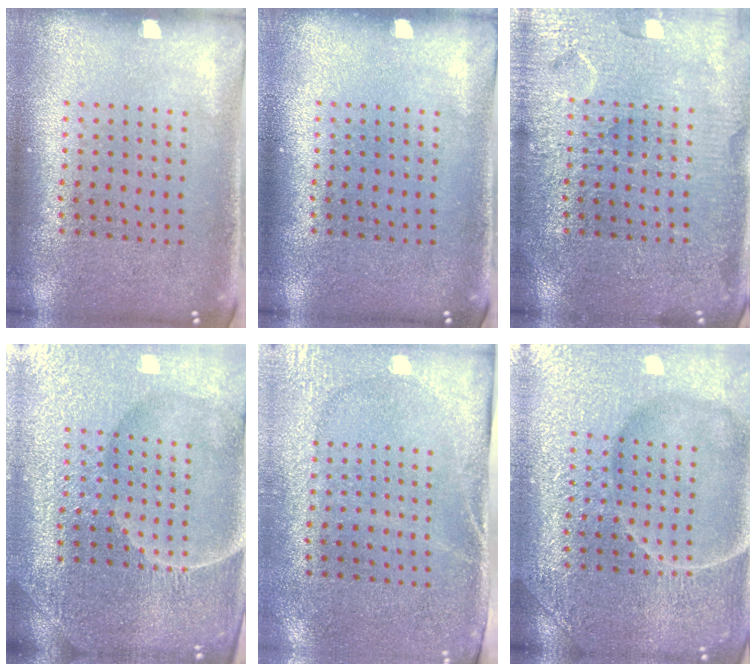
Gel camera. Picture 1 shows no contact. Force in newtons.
{"total": 0.0}
{"total": 5.8, "press": 5.7, "slide": 0.8}
{"total": 5.2, "press": 4.9, "slide": 1.7}
{"total": 2.8, "press": 2.3, "slide": 1.6}
{"total": 7.2, "press": 7.1, "slide": 0.9}